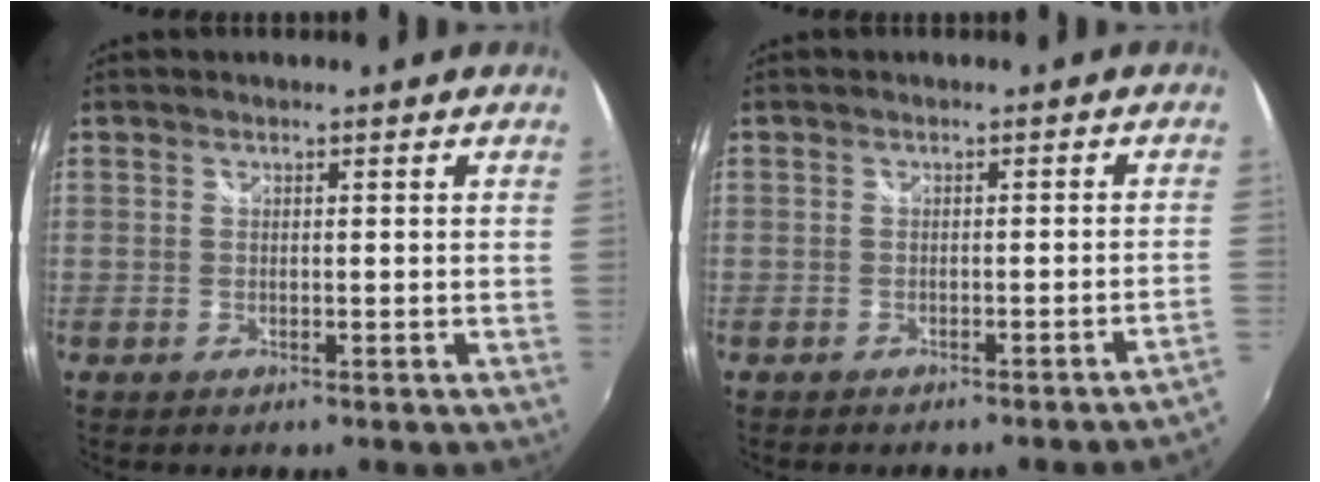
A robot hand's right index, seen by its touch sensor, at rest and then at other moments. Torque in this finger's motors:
{"motor_torque": [-0.20, 0.04, -0.17, -0.08]}